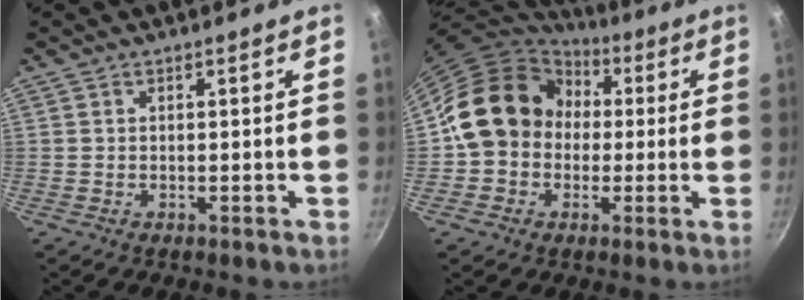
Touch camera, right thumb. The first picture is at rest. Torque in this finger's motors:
{"motor_torque": [1.09, 3.61, 0.83, -0.86, 0.18]}